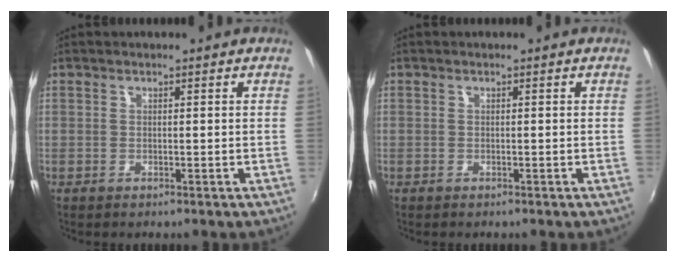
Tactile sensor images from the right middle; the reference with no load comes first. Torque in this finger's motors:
{"motor_torque": [0.03, -1.46, 0.04, 0.02]}